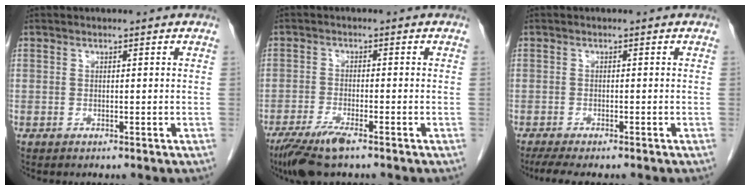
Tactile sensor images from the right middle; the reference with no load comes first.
{"total": 7.1, "force": [-4.8, 0.8, 5.2], "torque": [-0.100, -0.018, -0.086]}
{"total": 5.6, "force": [-4.6, 0.9, 3.1], "torque": [-0.044, -0.014, -0.069]}